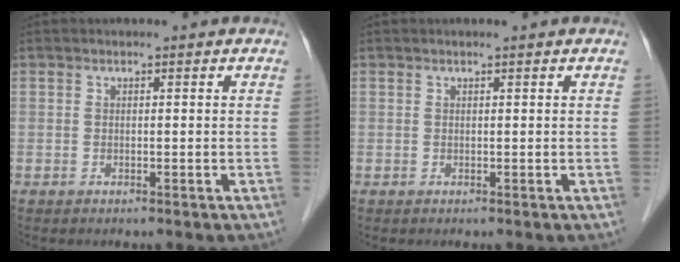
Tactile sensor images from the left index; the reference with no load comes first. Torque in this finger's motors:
{"motor_torque": [1.06, -1.08, 0.13, 0.03]}